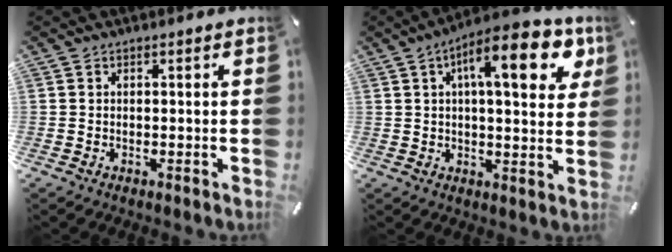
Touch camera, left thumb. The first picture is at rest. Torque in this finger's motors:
{"motor_torque": [1.84, 1.84, 1.48, -1.29, 0.40]}